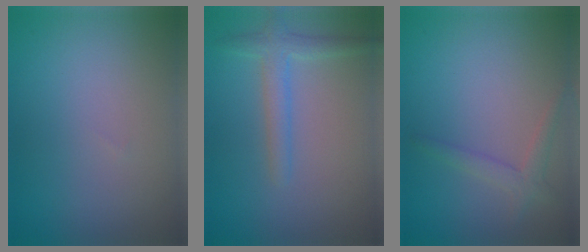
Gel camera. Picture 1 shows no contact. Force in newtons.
{"total": 2.3, "press": 2.3, "slide": 0.1}
{"total": 1.8, "press": 1.8, "slide": 0.2}